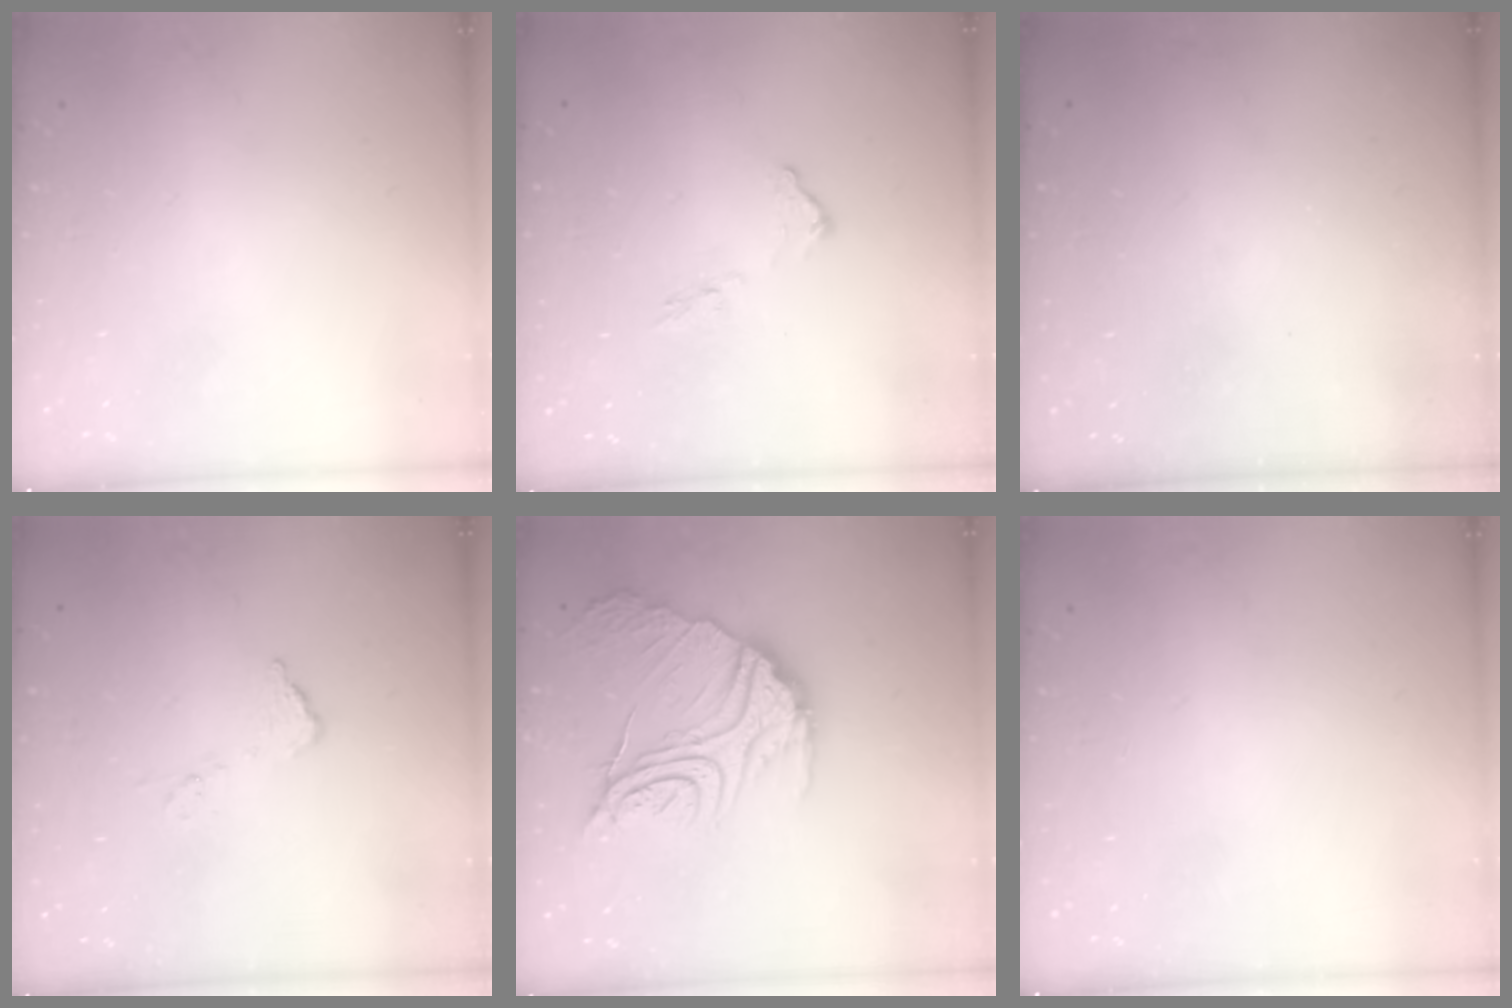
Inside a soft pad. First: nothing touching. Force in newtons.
{"total": 9.3, "press": 9.3, "slide": 0.5}
{"total": 3.1, "press": 3.1, "slide": 0.1}
{"total": 6.4, "press": 6.4, "slide": 0.4}
{"total": 19.9, "press": 19.8, "slide": 1.9}
{"total": 0.0}